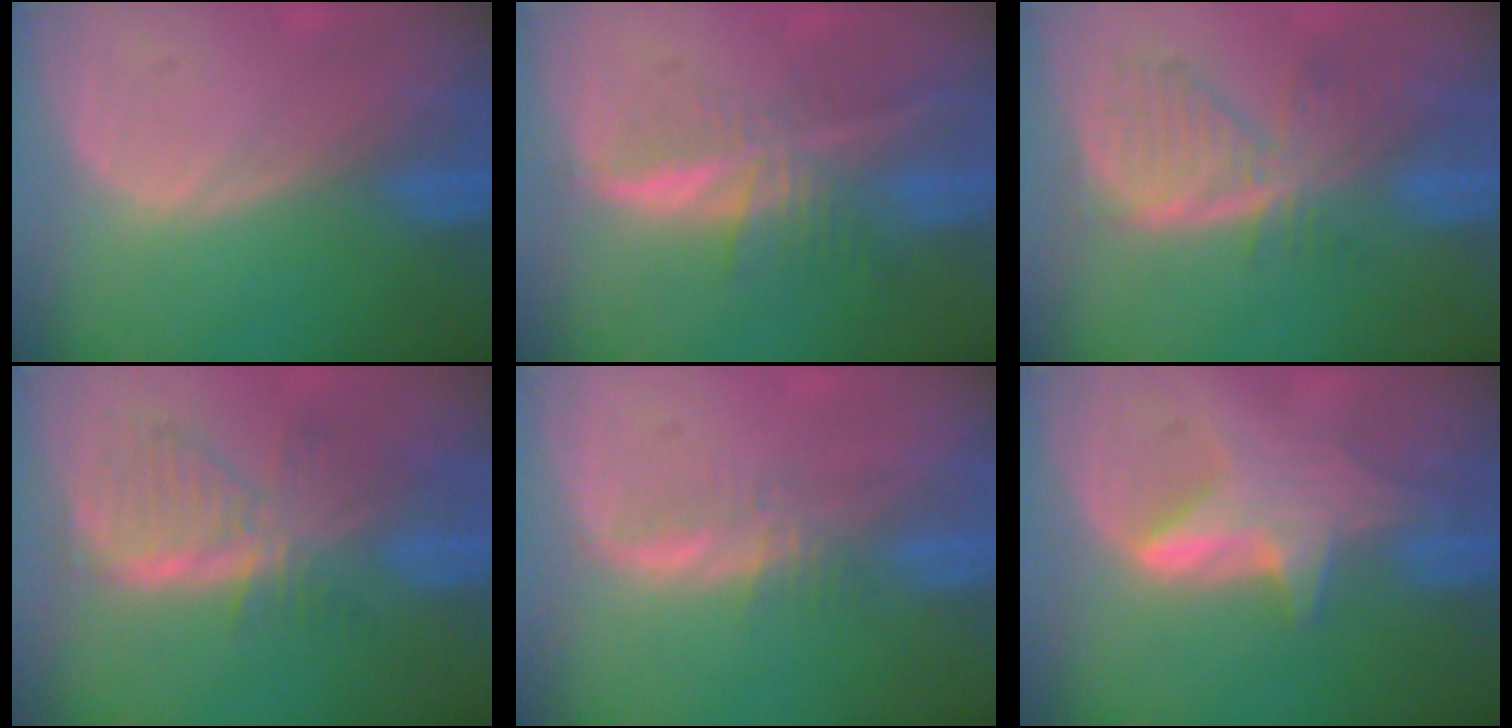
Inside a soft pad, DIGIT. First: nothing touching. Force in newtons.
{"total": 6.9, "press": 5.8, "slide": 3.6}
{"total": 8.0, "press": 7.0, "slide": 3.9}
{"total": 7.5, "press": 6.8, "slide": 3.1}
{"total": 2.8, "press": 2.7, "slide": 0.5}
{"total": 5.6, "press": 5.6, "slide": 0.4}